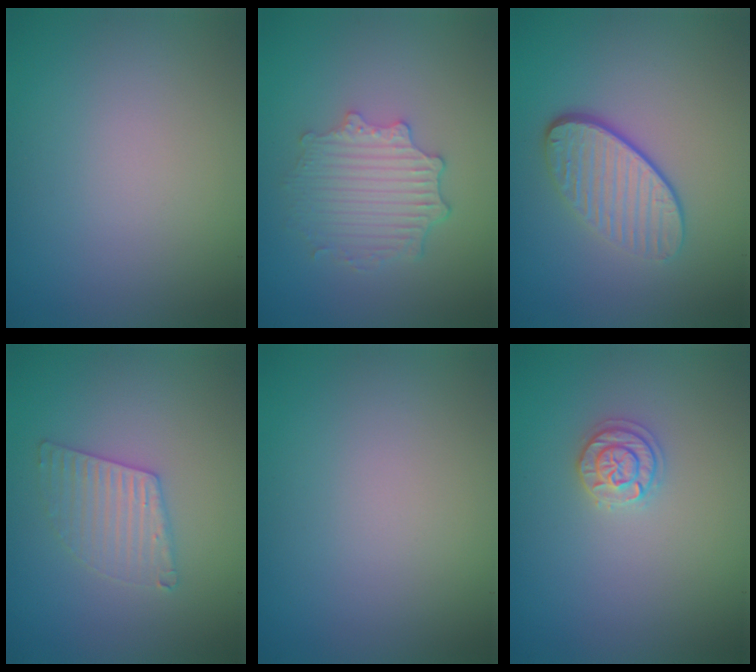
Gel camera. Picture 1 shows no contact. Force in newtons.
{"total": 4.1, "press": 3.4, "slide": 2.3}
{"total": 4.2, "press": 2.9, "slide": 3.0}
{"total": 2.8, "press": 2.8, "slide": 0.3}
{"total": 0.0}
{"total": 1.8, "press": 1.8, "slide": 0.1}